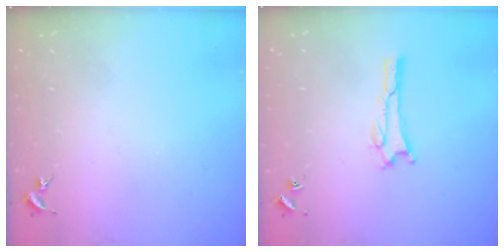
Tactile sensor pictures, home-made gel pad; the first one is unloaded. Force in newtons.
{"total": 1.1, "press": 1.0, "slide": 0.1}